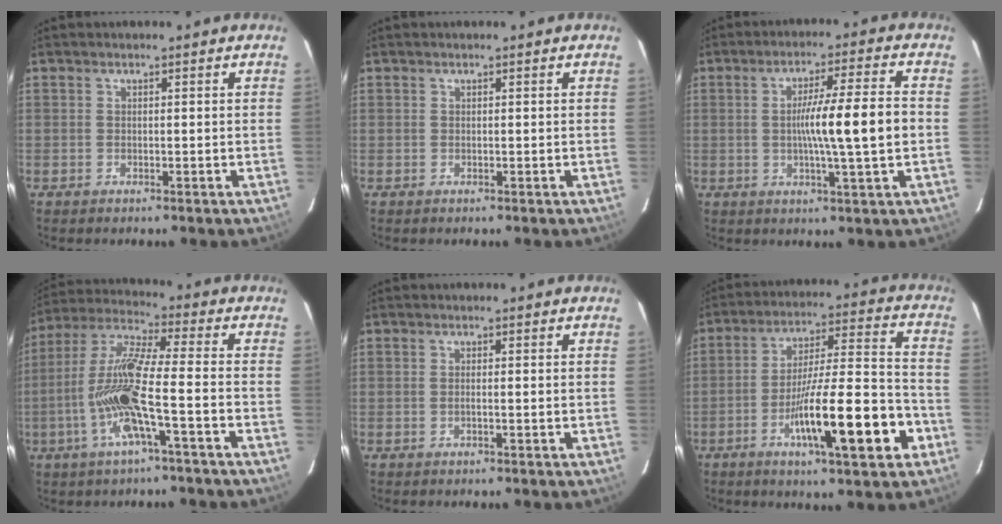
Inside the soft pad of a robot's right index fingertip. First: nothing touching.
{"total": 0.0}
{"total": 10.2, "force": [-0.7, -0.6, 10.2], "torque": [-0.166, 0.004, -0.014]}
{"total": 12.7, "force": [-4.0, 0.4, 12.0], "torque": [-0.250, 0.007, -0.082]}
{"total": 0.7, "force": [-0.2, 0.0, 0.6], "torque": [-0.013, 0.001, -0.003]}
{"total": 17.3, "force": [-6.9, 1.7, 15.8], "torque": [-0.259, 0.000, -0.107]}